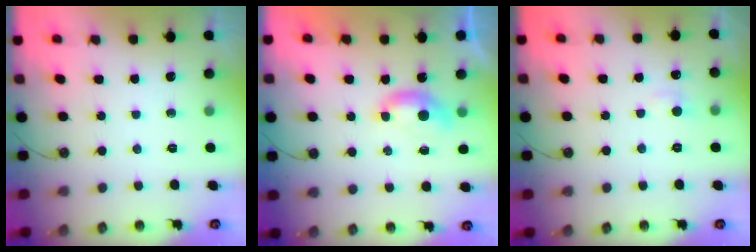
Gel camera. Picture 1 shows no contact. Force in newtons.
{"total": 1.6, "press": 1.4, "slide": 0.6}
{"total": 1.1, "press": 0.8, "slide": 0.8}